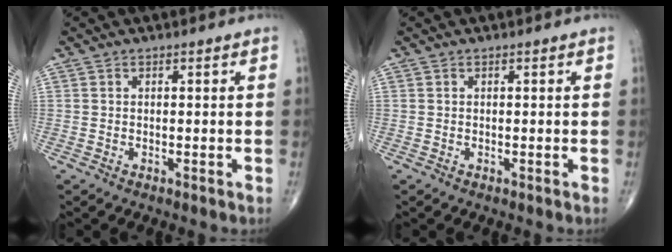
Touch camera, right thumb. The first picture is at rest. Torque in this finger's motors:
{"motor_torque": [-0.43, -0.11, 0.00, 0.00, 0.01]}